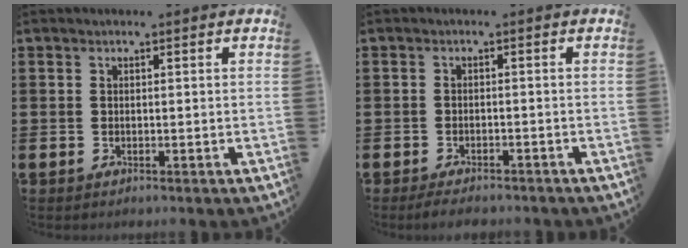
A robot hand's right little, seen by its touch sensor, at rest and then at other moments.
{"total": 1.7, "force": [-1.5, 0.2, 0.6], "torque": [-0.013, 0.002, -0.031]}